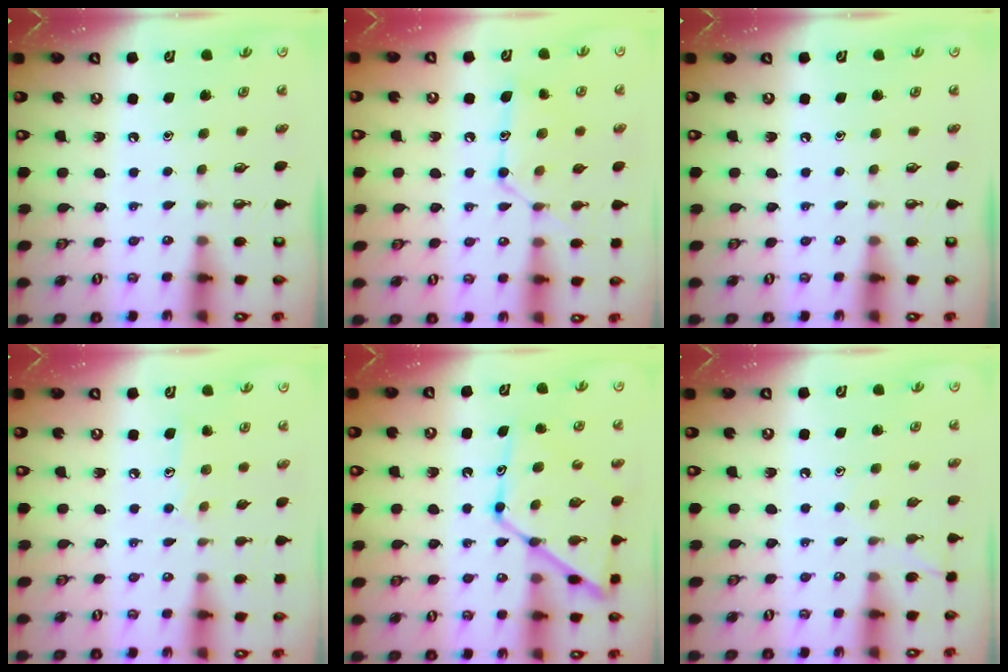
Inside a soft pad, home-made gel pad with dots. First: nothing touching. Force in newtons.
{"total": 13.8, "press": 13.7, "slide": 1.0}
{"total": 0.0}
{"total": 7.0, "press": 7.0, "slide": 0.6}
{"total": 15.5, "press": 15.5, "slide": 1.4}
{"total": 5.7, "press": 5.7, "slide": 0.6}